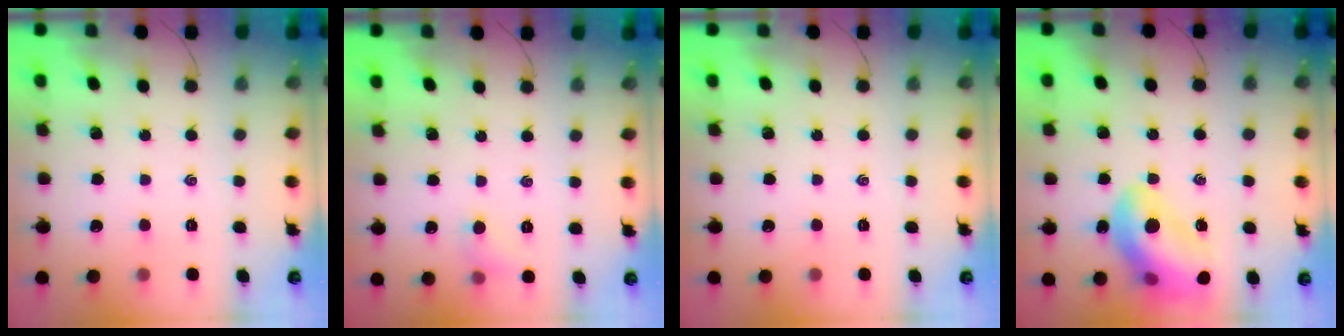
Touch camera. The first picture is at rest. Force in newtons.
{"total": 4.5, "press": 4.3, "slide": 1.4}
{"total": 0.0}
{"total": 17.5, "press": 17.1, "slide": 3.6}